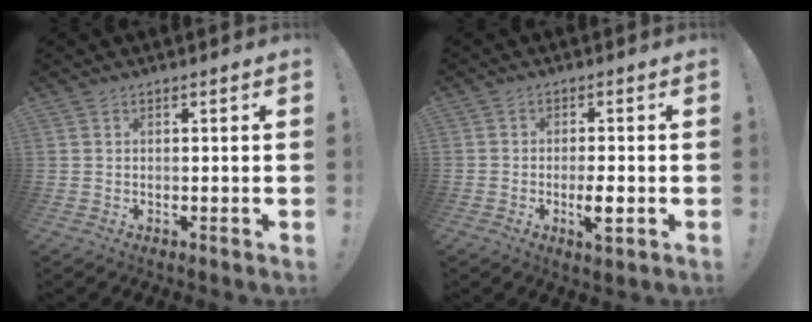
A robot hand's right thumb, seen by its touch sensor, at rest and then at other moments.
{"total": 5.3, "force": [-2.4, 3.2, 3.5], "torque": [-0.045, 0.014, -0.040]}